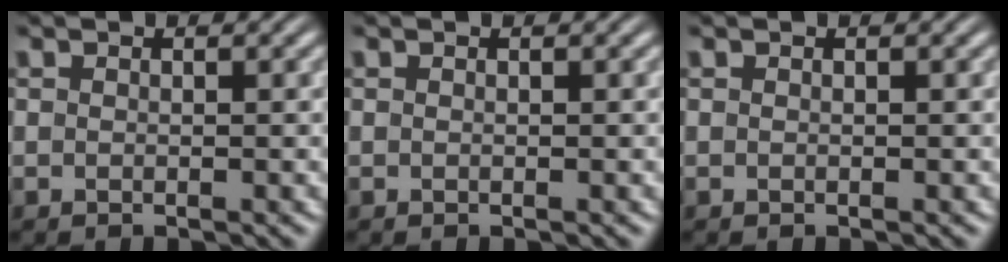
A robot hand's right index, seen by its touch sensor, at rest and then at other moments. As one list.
[{"total": 0.0}, {"total": 0.0}]